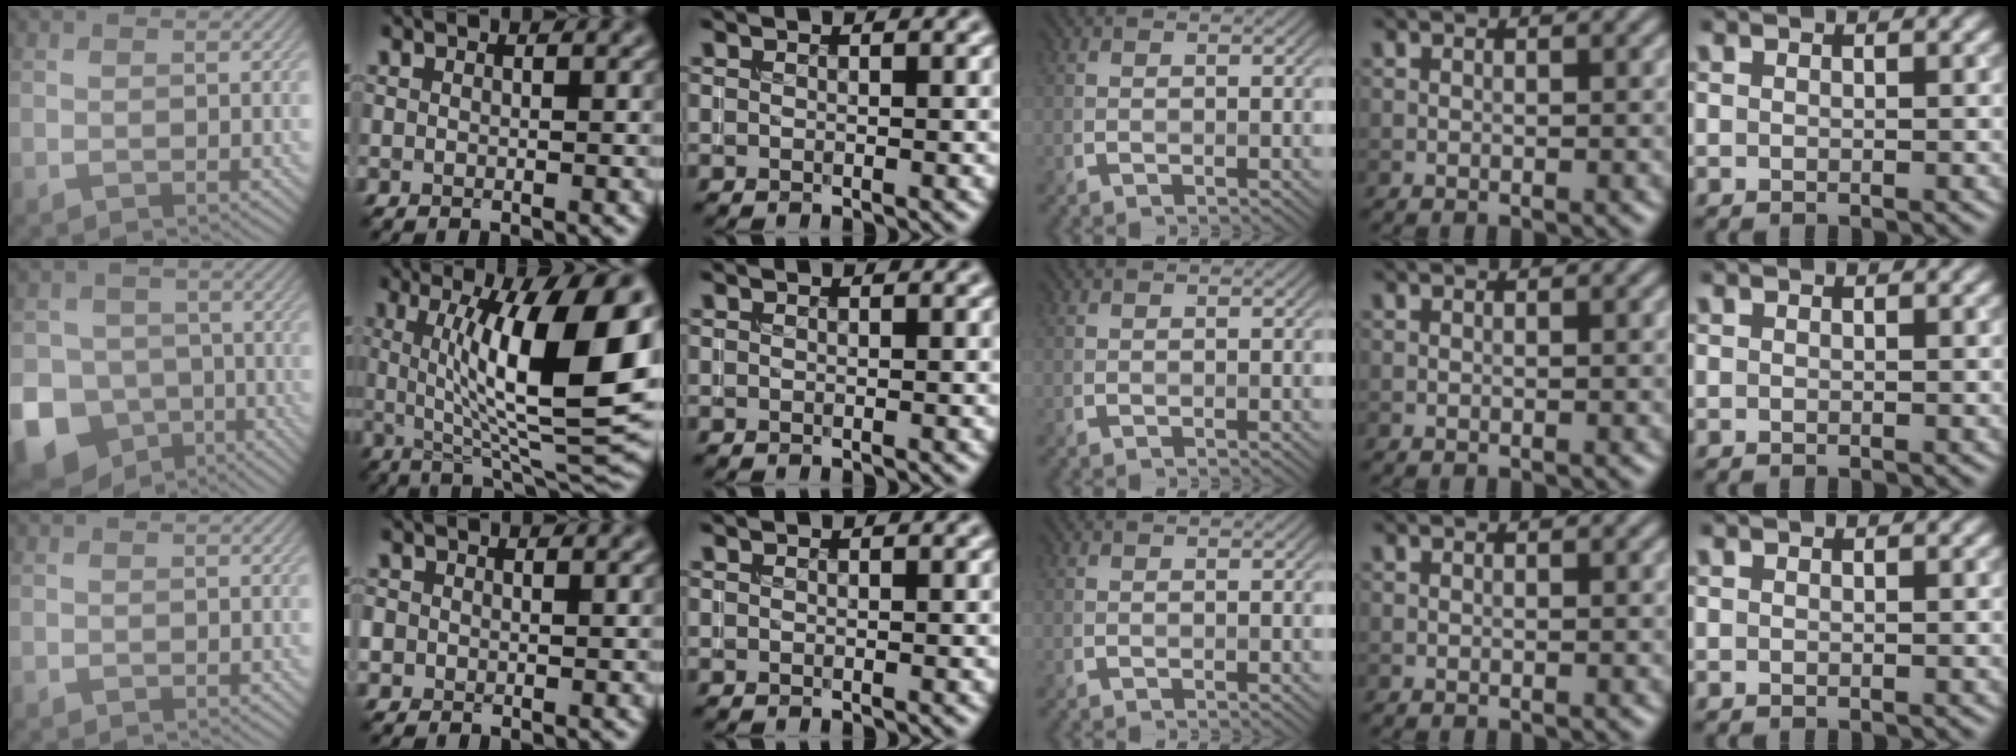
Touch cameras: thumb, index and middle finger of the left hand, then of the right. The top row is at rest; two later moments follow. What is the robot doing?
{"motion": "insert", "object": "coin"}